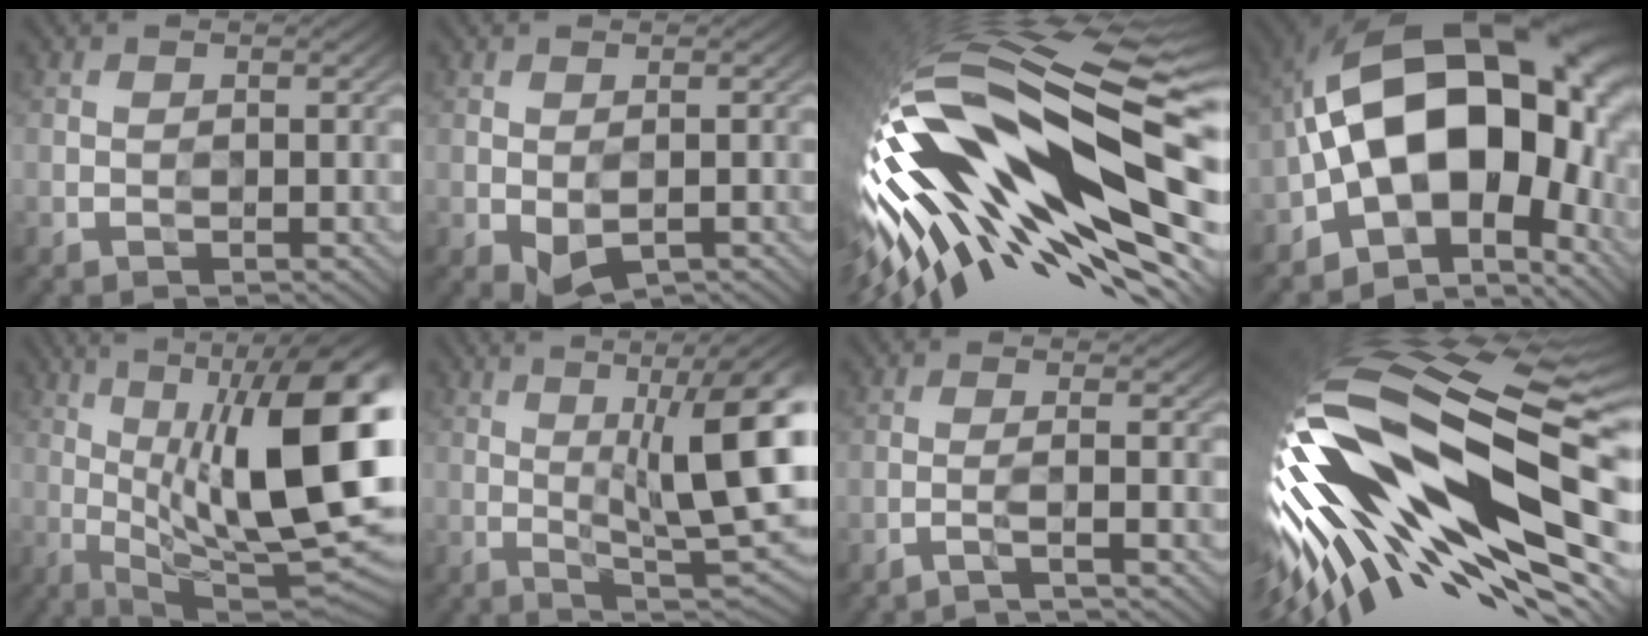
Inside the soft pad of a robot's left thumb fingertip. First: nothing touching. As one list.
[{"total": 0.9, "force": [-0.3, 0.6, 0.6], "torque": [-0.020, -0.002, -0.003]}, {"total": 18.8, "force": [-5.1, 6.3, 17.0], "torque": [-0.325, -0.019, -0.107]}, {"total": 17.2, "force": [-2.8, 9.7, 13.9], "torque": [-0.213, 0.023, -0.051]}, {"total": 18.7, "force": [1.8, 6.4, 17.5], "torque": [-0.252, 0.033, 0.031]}, {"total": 15.0, "force": [2.2, 4.5, 14.2], "torque": [-0.176, 0.030, 0.036]}, {"total": 1.8, "force": [-1.4, 0.0, 1.2], "torque": [-0.009, 0.012, -0.043]}, {"total": 19.0, "force": [-3.8, 7.9, 16.9], "torque": [-0.346, -0.024, -0.086]}]